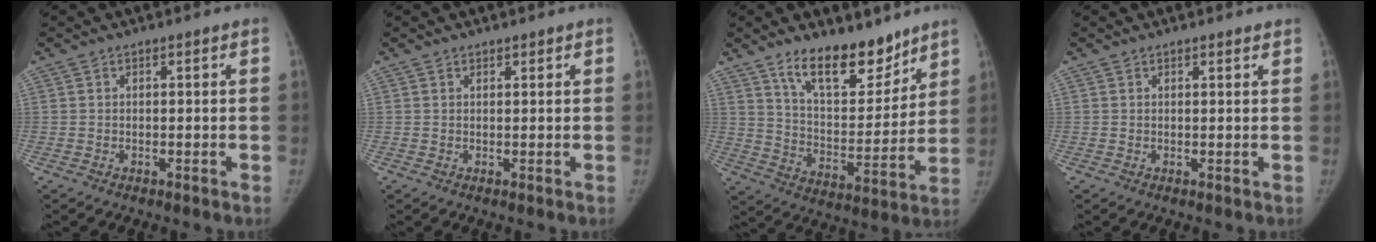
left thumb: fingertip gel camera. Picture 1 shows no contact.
{"total": 0.8, "force": [0.7, 0.4, 0.2], "torque": [0.001, -0.004, 0.009]}
{"total": 15.9, "force": [11.6, 6.7, 8.4], "torque": [-0.086, -0.087, 0.201]}
{"total": 1.4, "force": [1.2, 0.4, 0.6], "torque": [-0.002, -0.002, 0.015]}